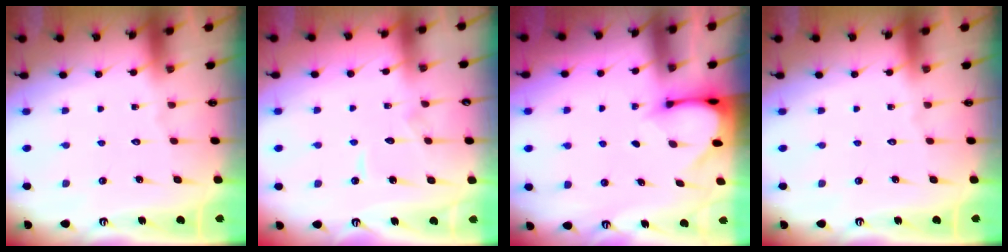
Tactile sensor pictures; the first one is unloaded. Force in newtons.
{"total": 4.9, "press": 4.8, "slide": 0.5}
{"total": 2.9, "press": 2.9, "slide": 0.2}
{"total": 0.0}